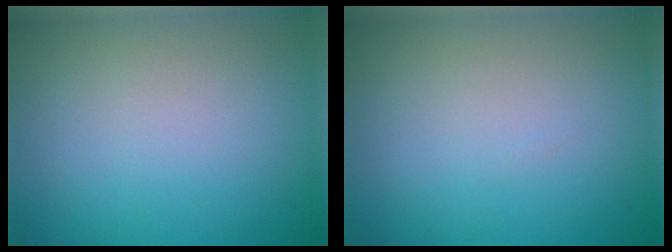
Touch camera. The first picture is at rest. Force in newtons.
{"total": 0.0}